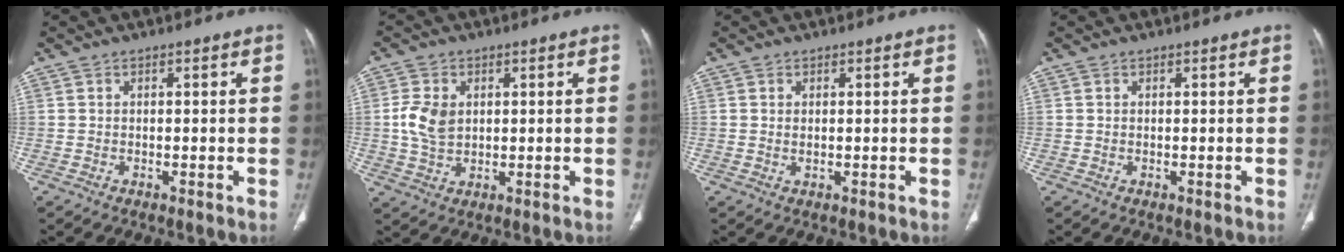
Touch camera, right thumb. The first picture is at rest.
{"total": 6.2, "force": [1.0, 4.4, 4.3], "torque": [-0.080, -0.002, 0.023]}
{"total": 0.9, "force": [0.2, 0.5, 0.8], "torque": [-0.017, -0.001, 0.008]}
{"total": 0.0}